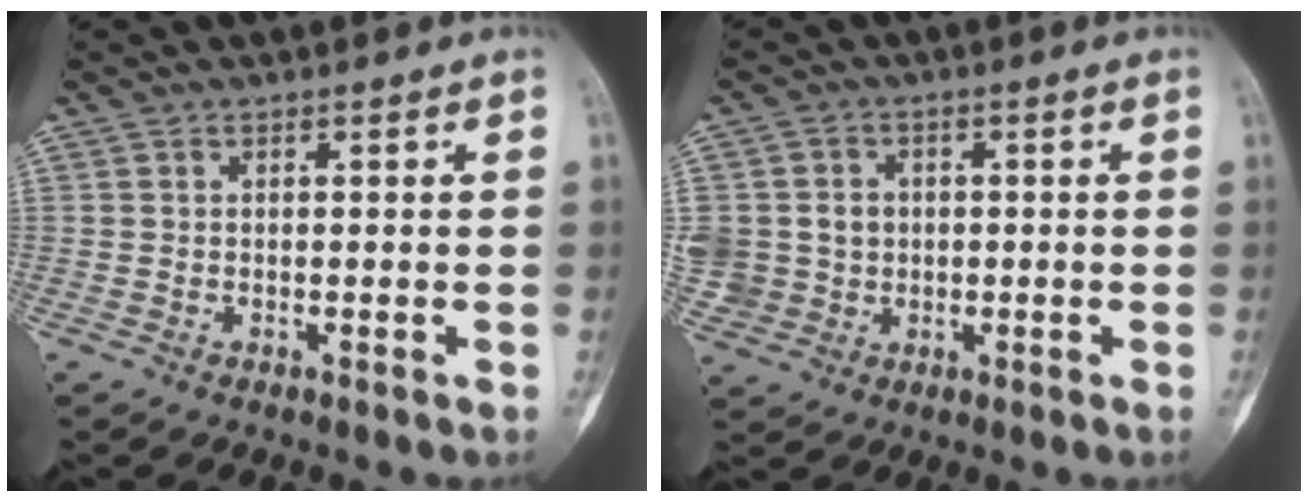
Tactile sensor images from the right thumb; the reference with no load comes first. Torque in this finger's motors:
{"motor_torque": [1.27, 1.12, 0.68, -0.14, 0.09]}